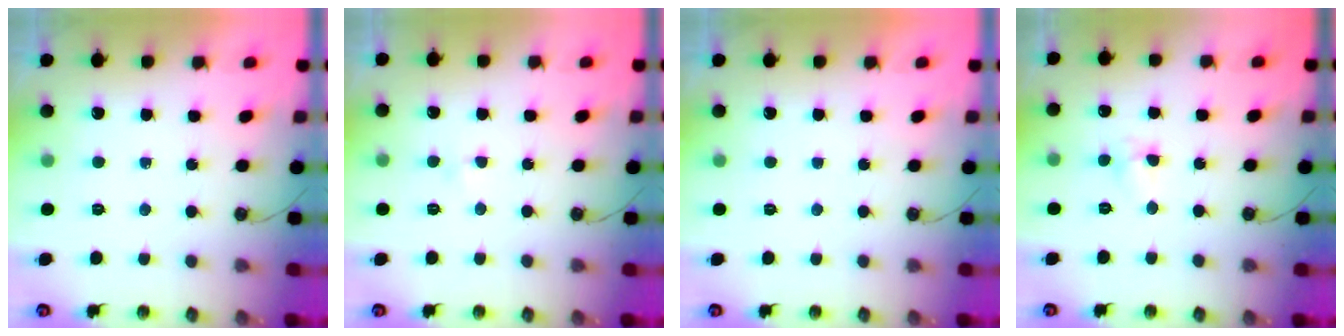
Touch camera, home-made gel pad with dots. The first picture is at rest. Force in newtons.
{"total": 2.5, "press": 2.5, "slide": 0.4}
{"total": 0.0}
{"total": 5.0, "press": 5.0, "slide": 0.6}